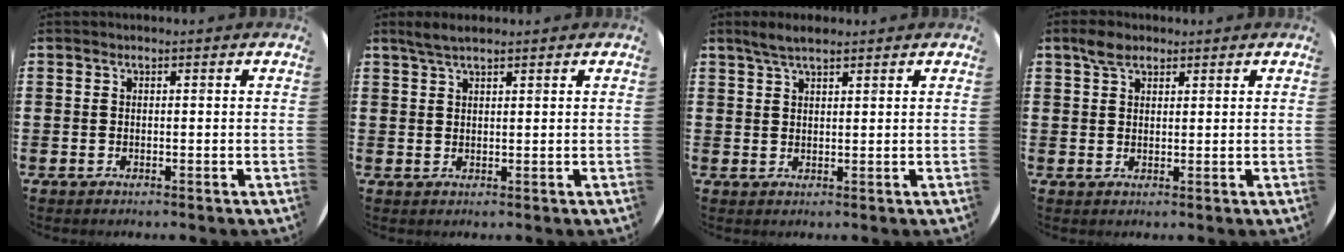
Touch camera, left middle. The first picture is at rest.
{"total": 2.4, "force": [2.0, 0.4, 1.4], "torque": [-0.028, 0.006, 0.035]}
{"total": 2.9, "force": [2.4, 0.6, 1.6], "torque": [-0.034, 0.006, 0.043]}
{"total": 3.1, "force": [2.3, 1.6, 1.2], "torque": [-0.019, 0.005, 0.041]}